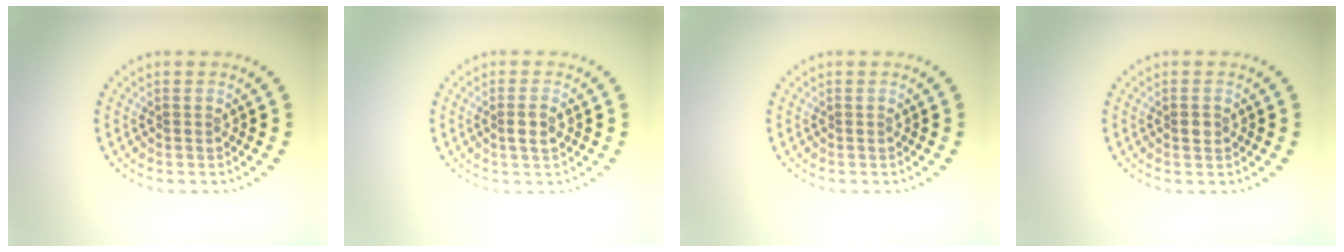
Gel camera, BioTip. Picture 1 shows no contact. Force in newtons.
{"total": 1.5, "press": 1.4, "slide": 0.6}
{"total": 0.0}
{"total": 1.1, "press": 1.1, "slide": 0.2}